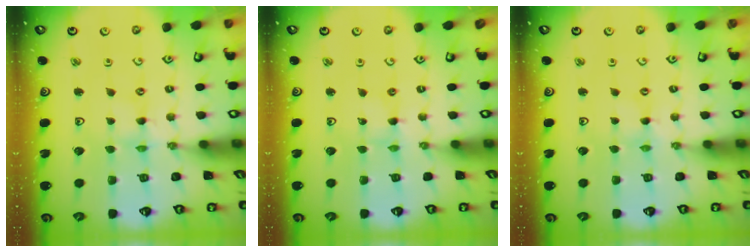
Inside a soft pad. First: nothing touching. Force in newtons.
{"total": 0.0}
{"total": 0.0}